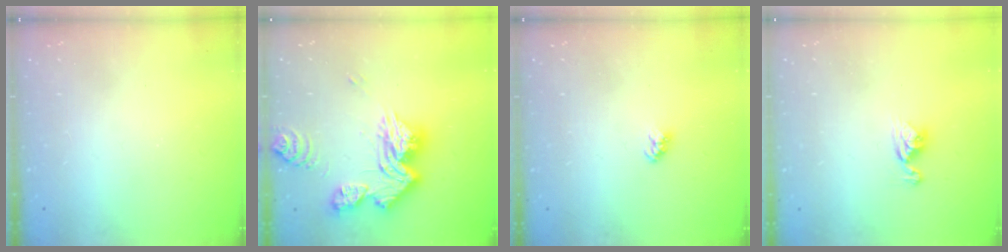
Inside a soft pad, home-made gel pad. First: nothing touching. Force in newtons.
{"total": 18.7, "press": 18.6, "slide": 1.9}
{"total": 3.2, "press": 3.1, "slide": 0.3}
{"total": 6.9, "press": 6.9, "slide": 0.7}